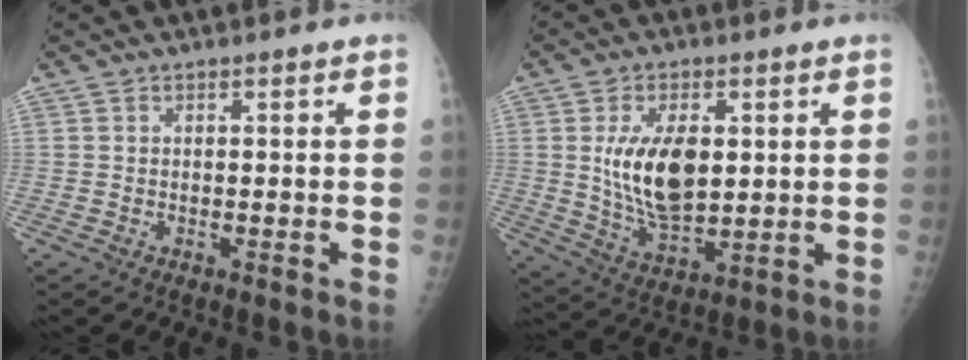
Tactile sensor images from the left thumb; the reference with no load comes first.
{"total": 13.0, "force": [2.1, 7.0, 10.7], "torque": [-0.175, -0.019, 0.049]}